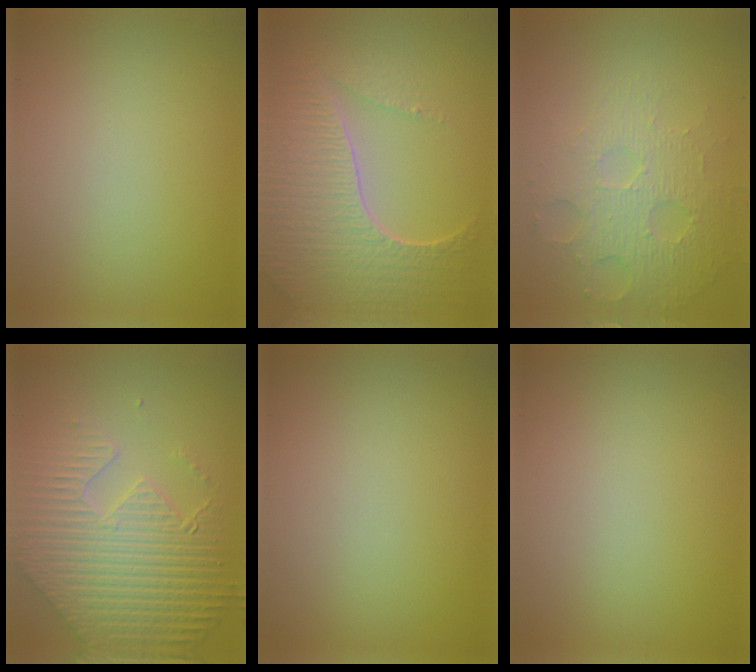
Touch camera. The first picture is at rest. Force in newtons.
{"total": 7.3, "press": 5.3, "slide": 5.0}
{"total": 5.0, "press": 3.4, "slide": 3.7}
{"total": 9.4, "press": 6.5, "slide": 6.8}
{"total": 0.0}
{"total": 0.0}